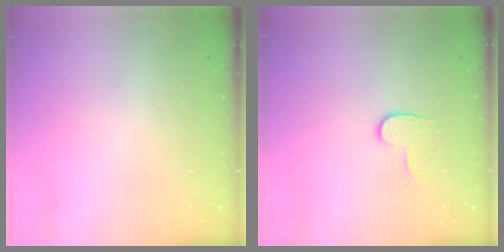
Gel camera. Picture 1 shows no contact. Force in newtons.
{"total": 3.7, "press": 3.7, "slide": 0.2}